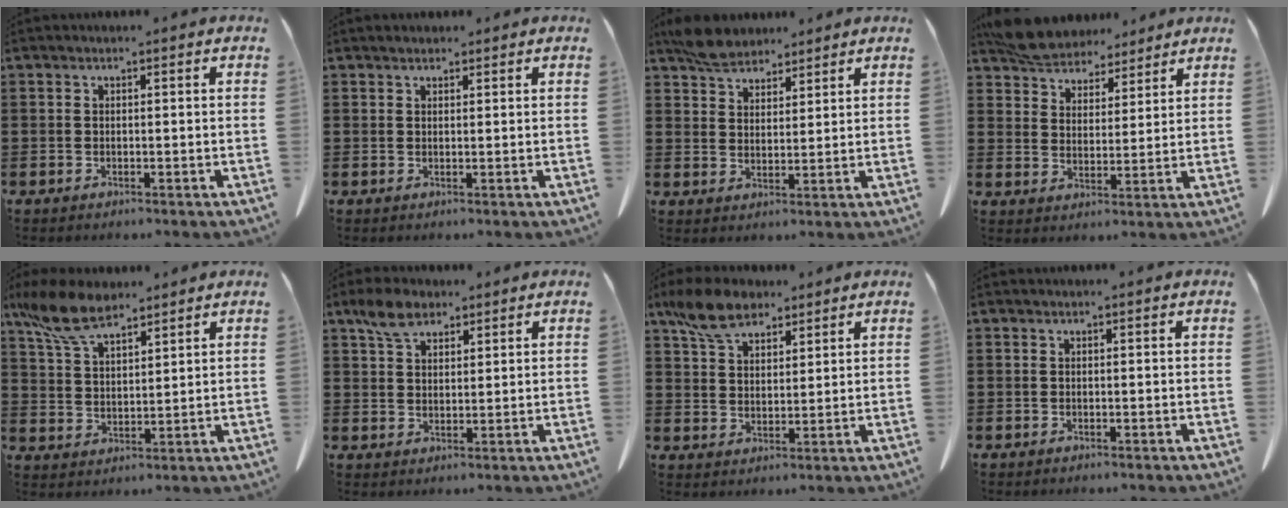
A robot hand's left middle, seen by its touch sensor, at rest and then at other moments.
{"total": 1.2, "force": [1.1, 0.3, 0.2], "torque": [-0.006, -0.001, 0.023]}
{"total": 5.4, "force": [4.8, 2.0, 1.4], "torque": [-0.042, -0.004, 0.093]}
{"total": 6.8, "force": [6.5, 2.0, 1.1], "torque": [-0.050, -0.022, 0.124]}
{"total": 8.9, "force": [6.7, 3.2, 5.0], "torque": [-0.124, -0.013, 0.127]}
{"total": 5.2, "force": [3.5, 2.8, 2.5], "torque": [-0.055, 0.006, 0.066]}
{"total": 8.2, "force": [6.2, 3.7, 4.0], "torque": [-0.099, -0.002, 0.119]}
{"total": 0.0}